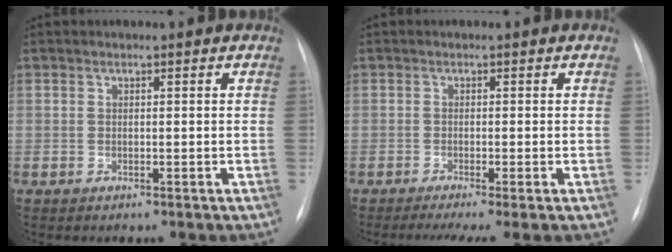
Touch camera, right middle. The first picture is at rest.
{"total": 5.7, "force": [-4.0, 0.3, 4.1], "torque": [-0.060, -0.015, -0.064]}